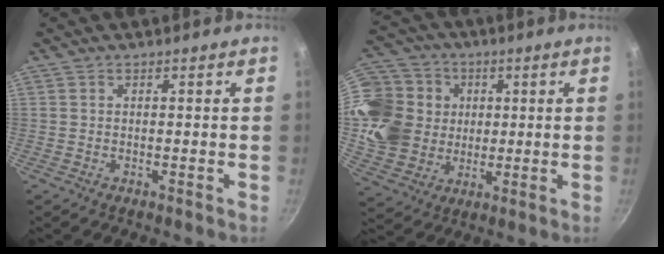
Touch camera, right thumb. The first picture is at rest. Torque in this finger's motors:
{"motor_torque": [1.80, 1.80, 0.85, 0.54, 0.20]}